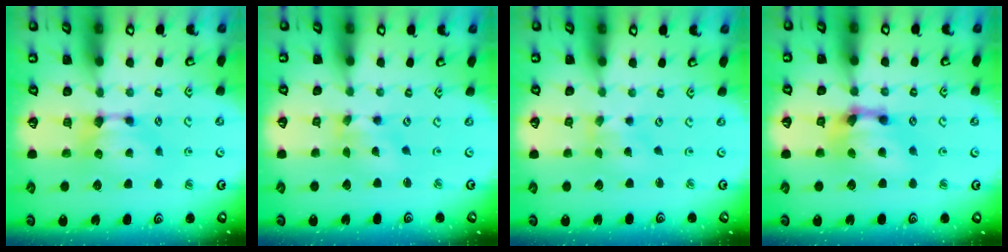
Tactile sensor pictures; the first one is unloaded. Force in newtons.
{"total": 1.1, "press": 0.3, "slide": 1.1}
{"total": 2.7, "press": 2.6, "slide": 1.0}
{"total": 6.1, "press": 5.4, "slide": 2.9}